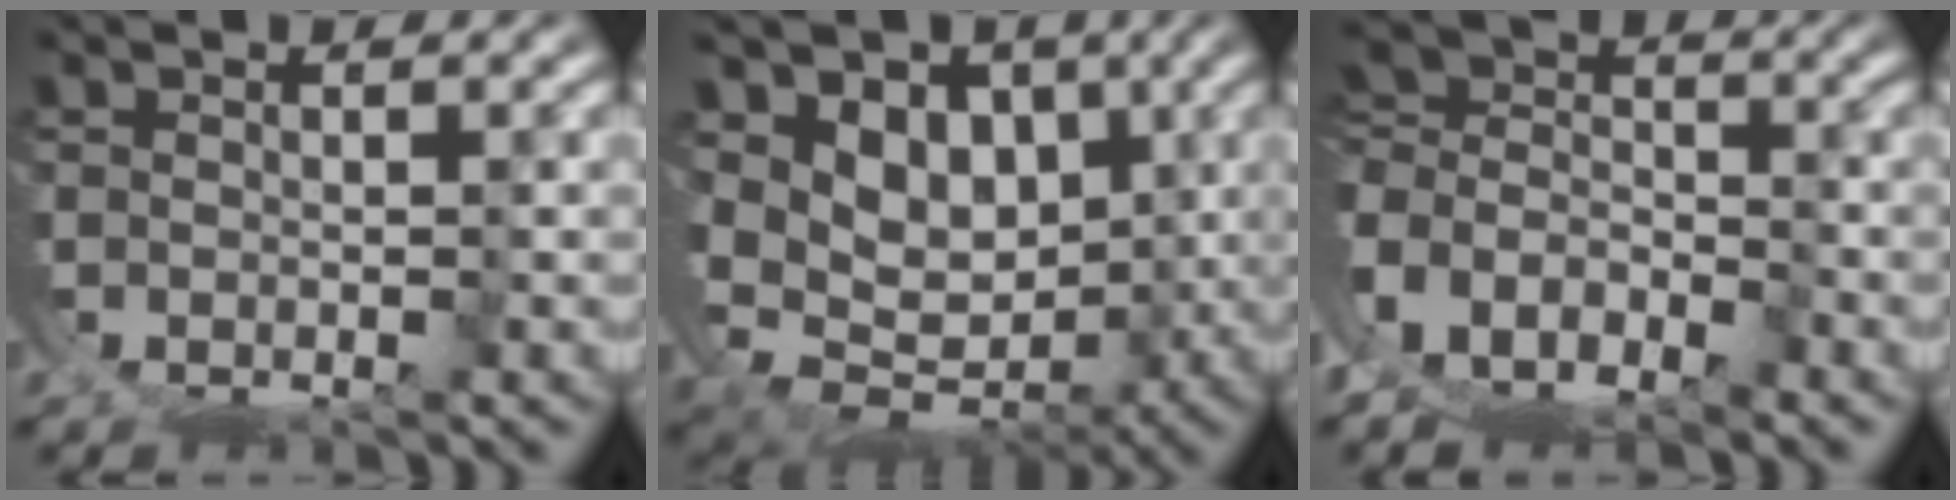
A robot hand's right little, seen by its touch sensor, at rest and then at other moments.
{"total": 9.3, "force": [1.6, 7.8, 4.9], "torque": [-0.113, -0.032, 0.034]}
{"total": 13.3, "force": [-2.2, 12.5, 3.9], "torque": [-0.150, -0.053, -0.046]}